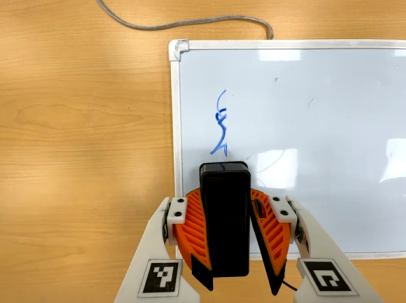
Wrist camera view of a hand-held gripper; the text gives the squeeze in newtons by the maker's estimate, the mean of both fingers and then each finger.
{"total": 9.8, "left": 9.7, "right": 9.8}